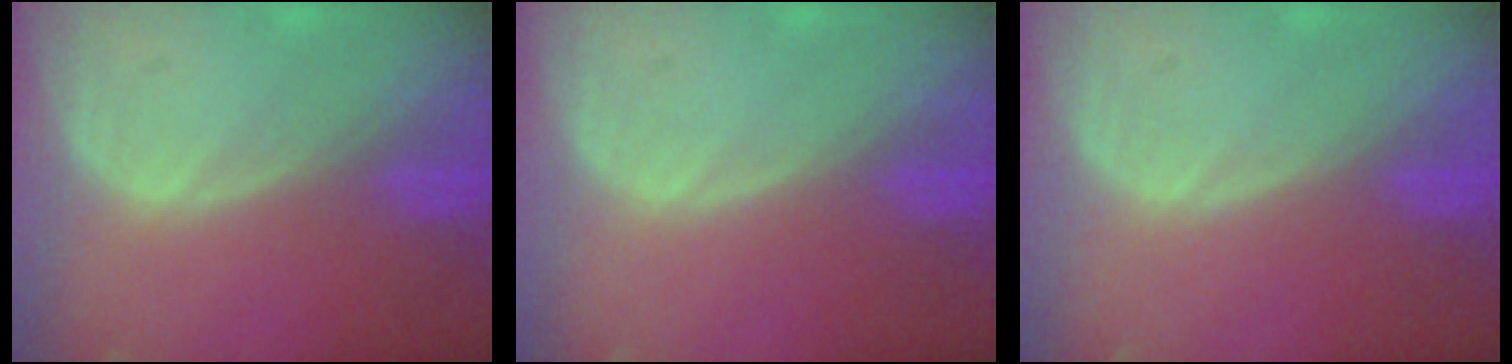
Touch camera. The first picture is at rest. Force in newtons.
{"total": 0.0}
{"total": 0.0}